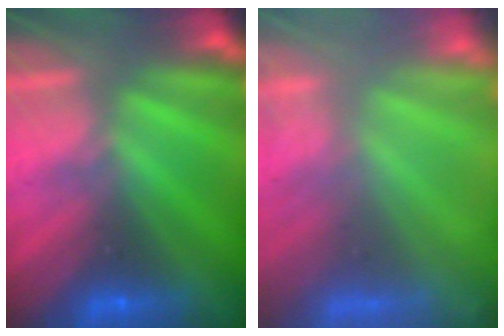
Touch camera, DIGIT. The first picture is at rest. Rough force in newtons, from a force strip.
{"total": 8.8}